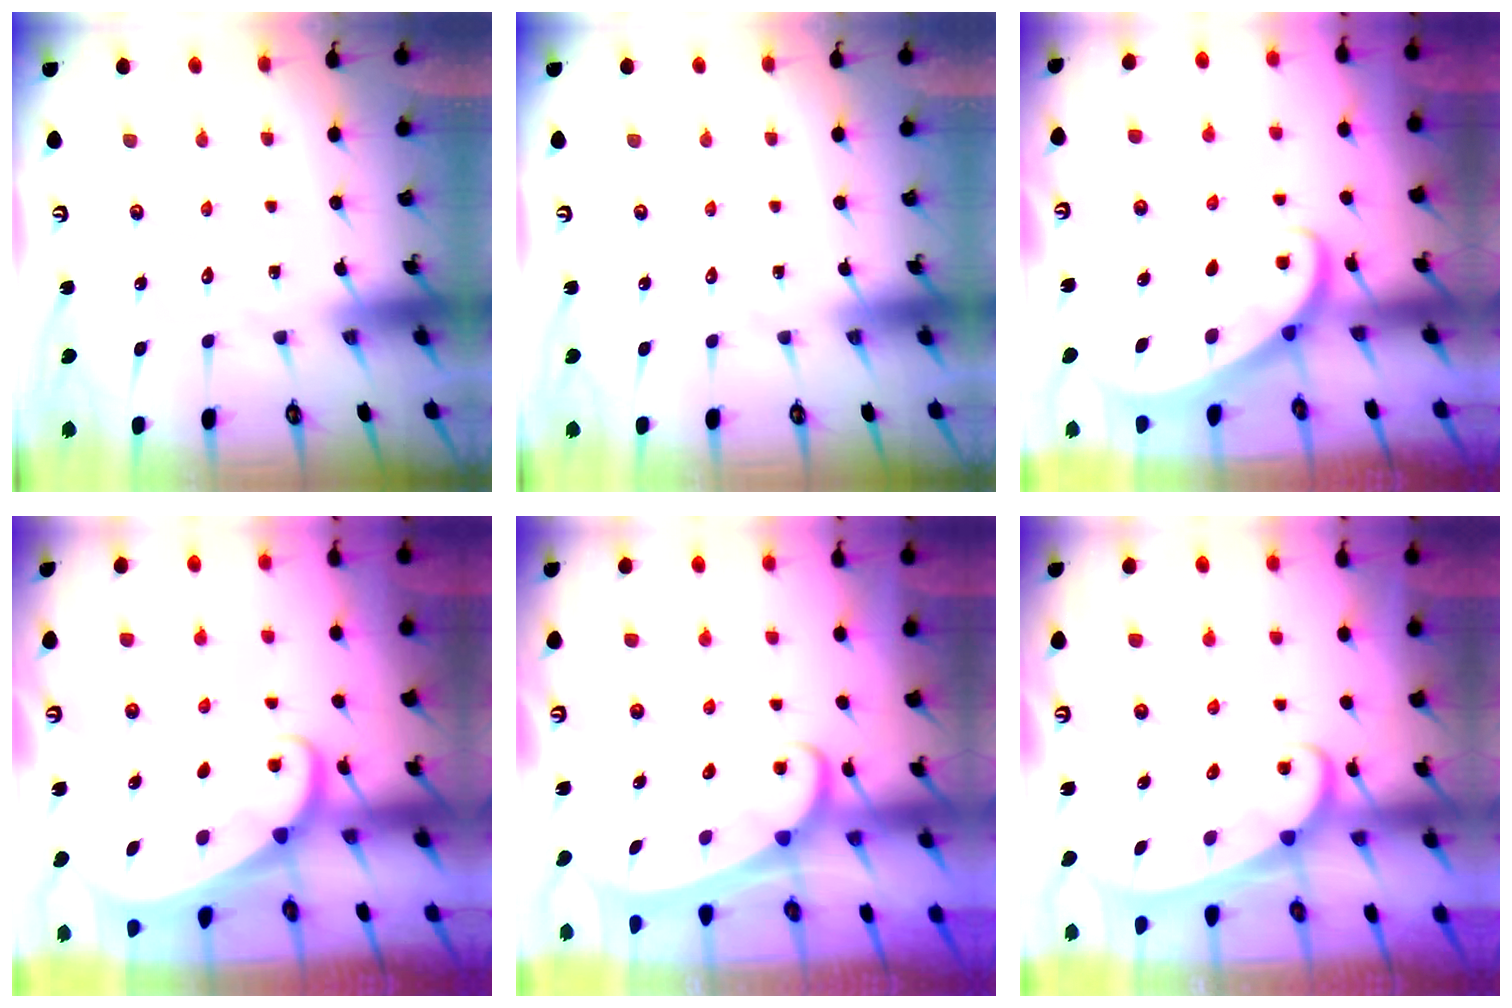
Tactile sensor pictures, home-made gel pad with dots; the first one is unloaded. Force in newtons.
{"total": 0.0}
{"total": 2.8, "press": 2.8, "slide": 0.2}
{"total": 1.9, "press": 1.9, "slide": 0.1}
{"total": 2.3, "press": 2.3, "slide": 0.3}
{"total": 2.5, "press": 2.5, "slide": 0.3}